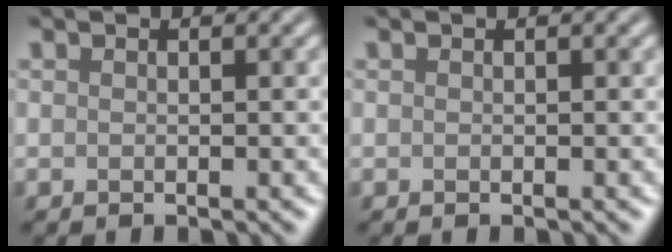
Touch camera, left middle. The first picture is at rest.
{"total": 0.0}